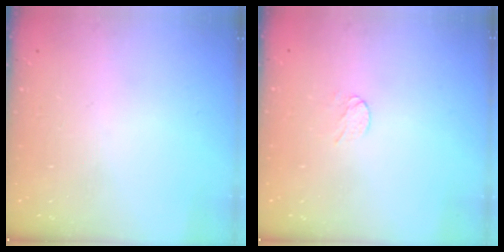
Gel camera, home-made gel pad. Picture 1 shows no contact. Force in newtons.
{"total": 3.1, "press": 3.1, "slide": 0.3}